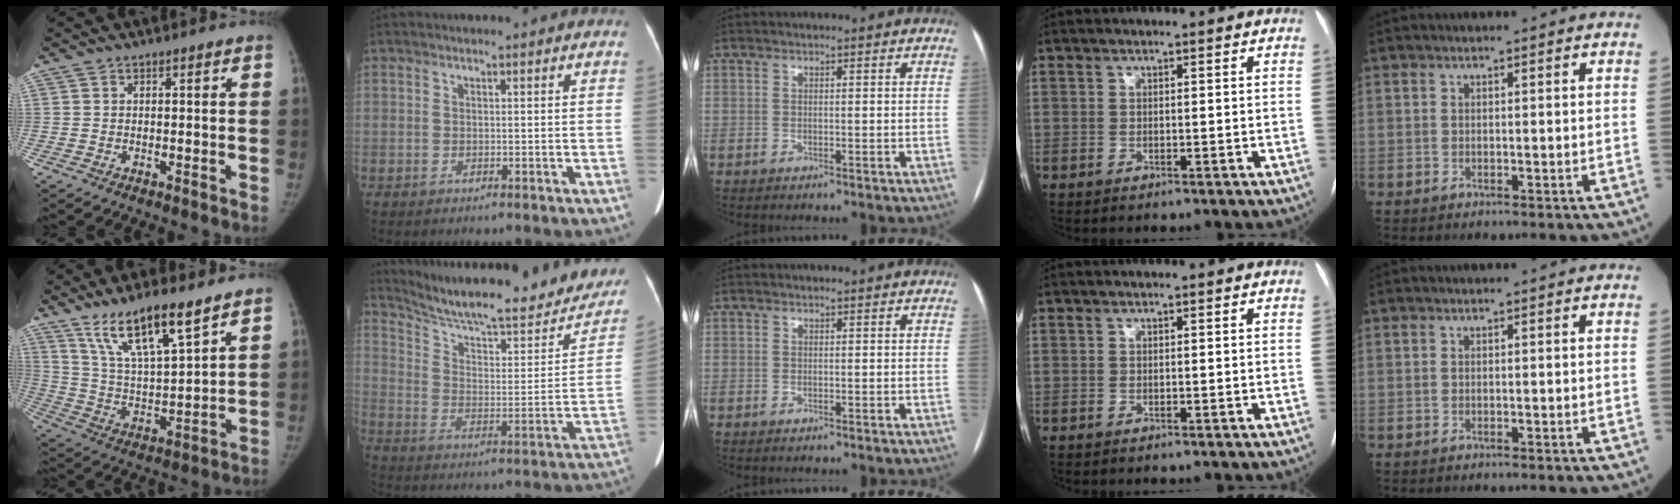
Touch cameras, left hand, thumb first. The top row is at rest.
{"thumb": {"total": 14.4, "force": [9.8, 3.1, 10.1], "torque": [-0.172, -0.051, 0.193]}, "index": {"total": 26.0, "force": [22.3, 4.7, 12.5], "torque": [-0.185, -0.028, 0.307]}}